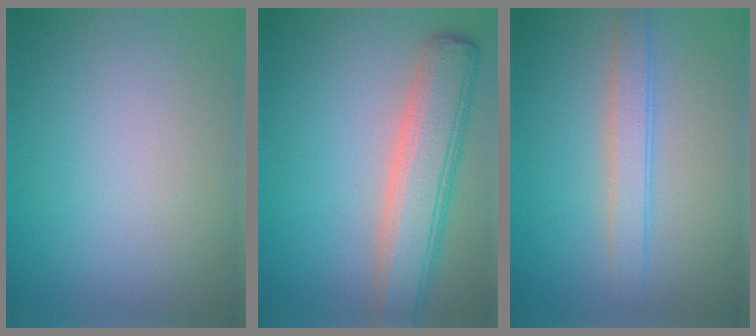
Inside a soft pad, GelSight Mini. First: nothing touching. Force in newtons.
{"total": 6.5, "press": 6.5, "slide": 0.5}
{"total": 2.5, "press": 2.5, "slide": 0.1}